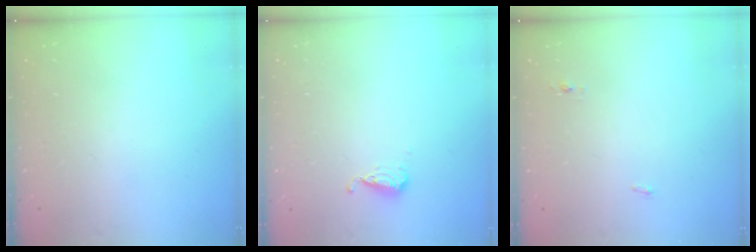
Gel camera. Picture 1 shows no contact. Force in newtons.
{"total": 4.7, "press": 4.7, "slide": 0.7}
{"total": 3.2, "press": 3.0, "slide": 1.0}